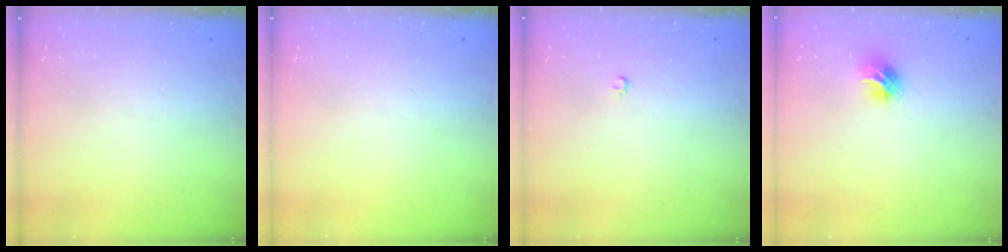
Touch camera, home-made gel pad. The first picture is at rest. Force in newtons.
{"total": 0.0}
{"total": 2.6, "press": 2.6, "slide": 0.3}
{"total": 8.6, "press": 8.6, "slide": 0.0}